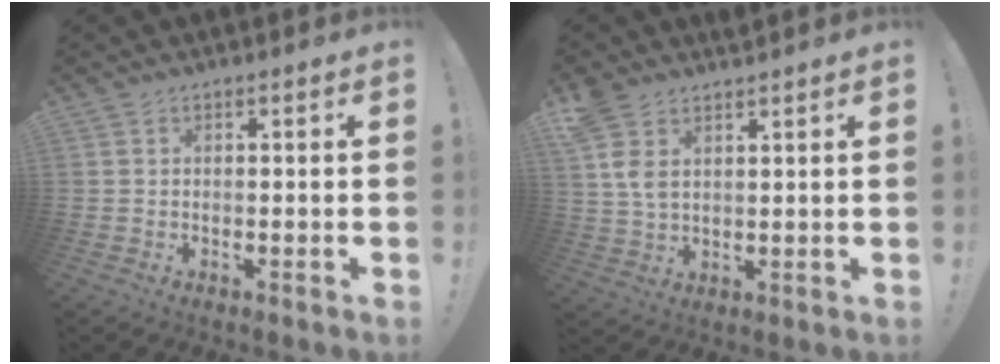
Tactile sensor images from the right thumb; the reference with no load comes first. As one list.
[{"total": 6.6, "force": [4.0, 3.6, 3.8], "torque": [-0.074, -0.017, 0.074]}]